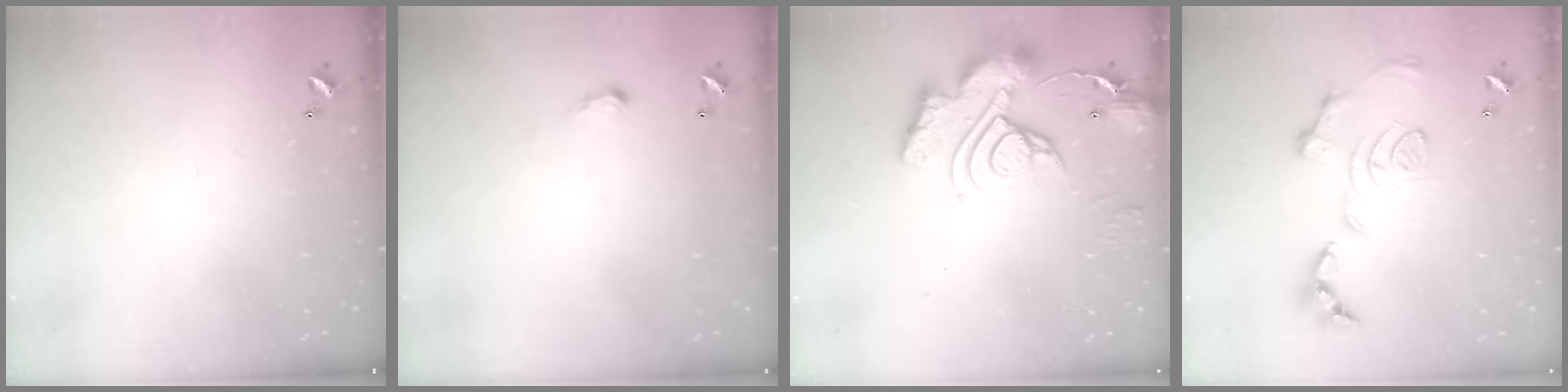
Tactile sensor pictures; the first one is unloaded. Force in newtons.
{"total": 2.0, "press": 2.0, "slide": 0.3}
{"total": 15.0, "press": 14.9, "slide": 1.6}
{"total": 1.5, "press": 0.8, "slide": 1.3}